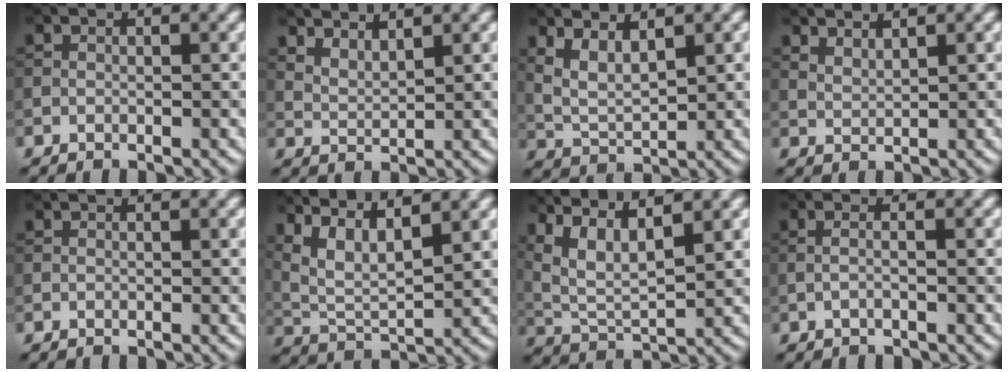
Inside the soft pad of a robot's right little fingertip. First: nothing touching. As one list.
[{"total": 3.1, "force": [2.7, 0.7, 1.3], "torque": [-0.025, -0.003, 0.051]}, {"total": 3.5, "force": [1.7, 1.3, 2.8], "torque": [-0.063, -0.007, 0.037]}, {"total": 1.7, "force": [1.5, 0.3, 0.6], "torque": [-0.015, -0.001, 0.033]}, {"total": 0.0}, {"total": 7.4, "force": [4.6, 2.3, 5.3], "torque": [-0.104, 0.014, 0.077]}, {"total": 7.7, "force": [4.6, 2.5, 5.6], "torque": [-0.123, 0.020, 0.076]}, {"total": 1.4, "force": [-0.2, 0.4, 1.3], "torque": [-0.019, -0.004, -0.013]}]